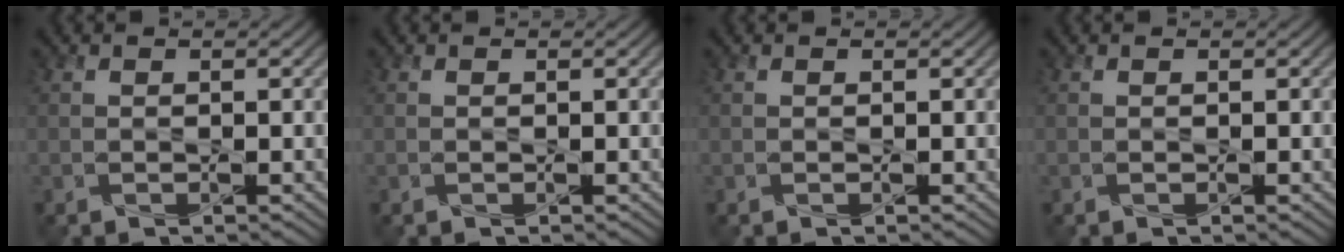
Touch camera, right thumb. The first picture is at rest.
{"total": 0.0}
{"total": 0.0}
{"total": 0.0}